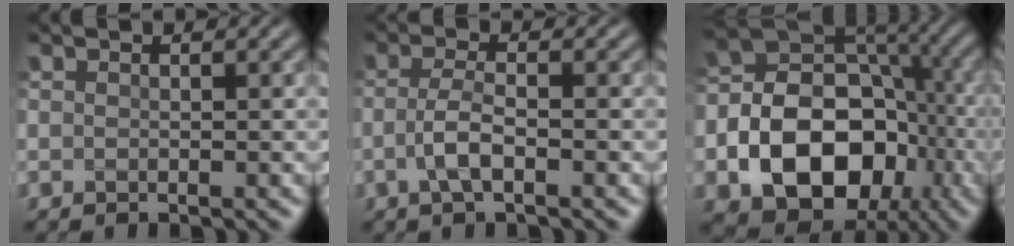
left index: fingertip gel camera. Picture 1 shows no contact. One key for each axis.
{"total": 2.4, "fx": -0.7, "fy": 0.6, "fz": 2.2, "tx": -0.048, "ty": 0.006, "tz": -0.020}
{"total": 13.3, "fx": -3.6, "fy": 10.0, "fz": 8.0, "tx": -0.126, "ty": -0.005, "tz": -0.061}